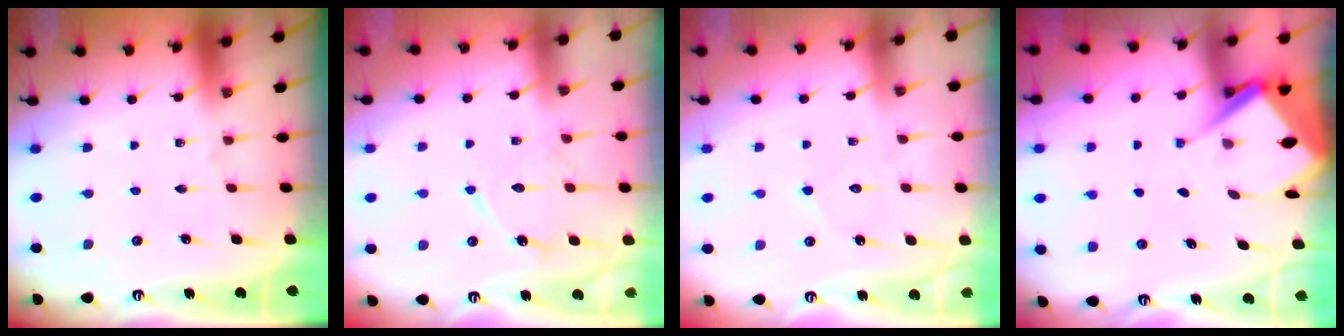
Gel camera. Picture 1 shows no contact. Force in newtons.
{"total": 10.9, "press": 10.8, "slide": 0.9}
{"total": 4.7, "press": 4.7, "slide": 0.4}
{"total": 6.8, "press": 6.8, "slide": 0.7}